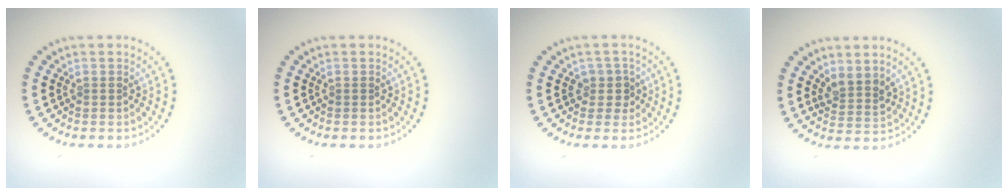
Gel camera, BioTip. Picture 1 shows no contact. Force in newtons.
{"total": 0.0}
{"total": 1.7, "press": 1.5, "slide": 1.0}
{"total": 2.3, "press": 1.8, "slide": 1.5}